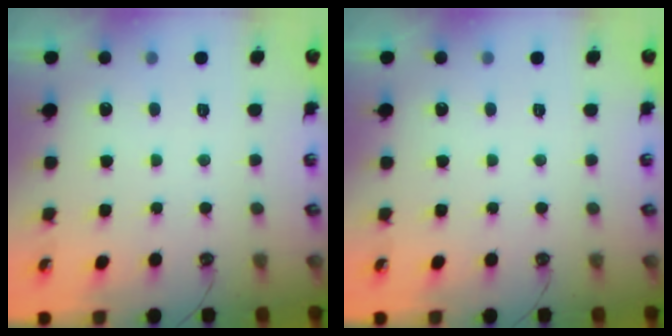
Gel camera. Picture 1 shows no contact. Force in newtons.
{"total": 0.0}